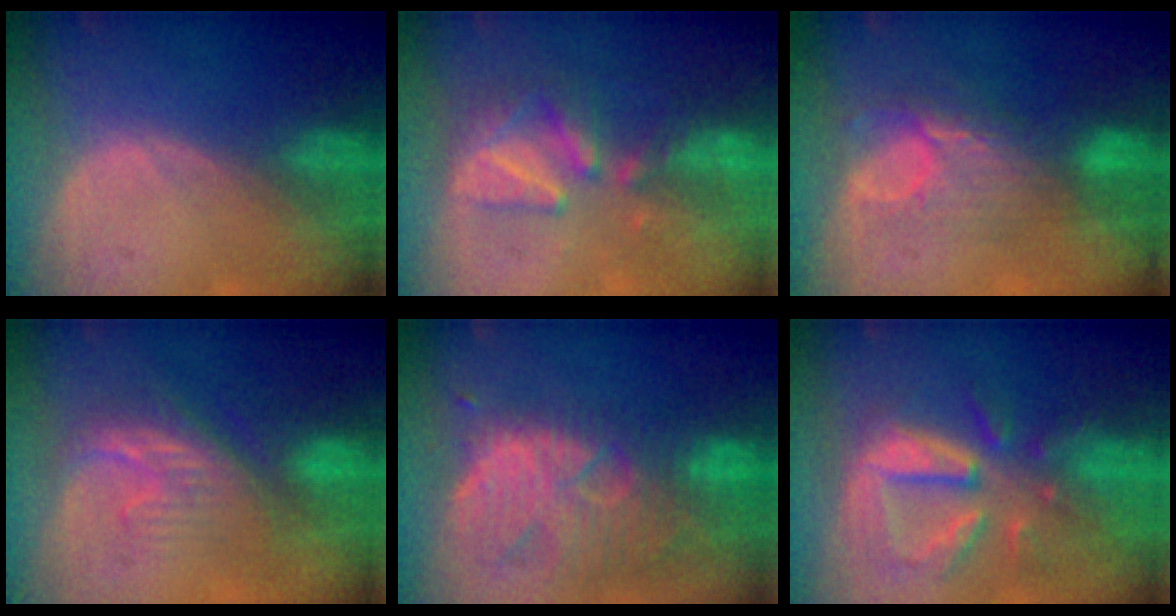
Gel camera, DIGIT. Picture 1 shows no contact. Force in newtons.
{"total": 8.4, "press": 7.7, "slide": 3.4}
{"total": 7.5, "press": 7.0, "slide": 2.7}
{"total": 8.0, "press": 7.9, "slide": 1.5}
{"total": 12.5, "press": 11.0, "slide": 6.0}
{"total": 10.7, "press": 9.4, "slide": 5.1}